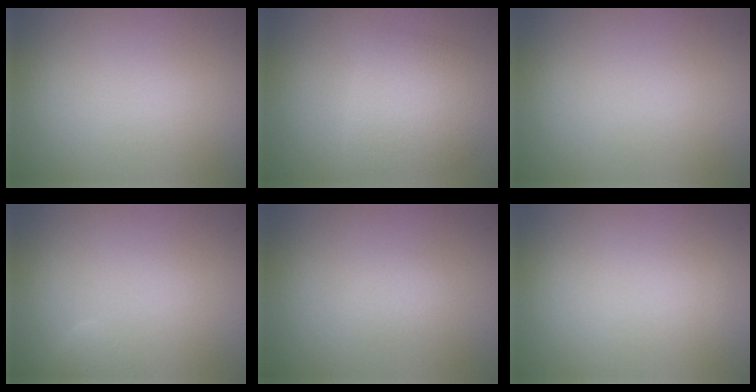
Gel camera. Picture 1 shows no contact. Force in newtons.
{"total": 4.0, "press": 4.0, "slide": 0.1}
{"total": 0.0}
{"total": 1.4, "press": 1.4, "slide": 0.1}
{"total": 0.8, "press": 0.8, "slide": 0.1}
{"total": 0.0}